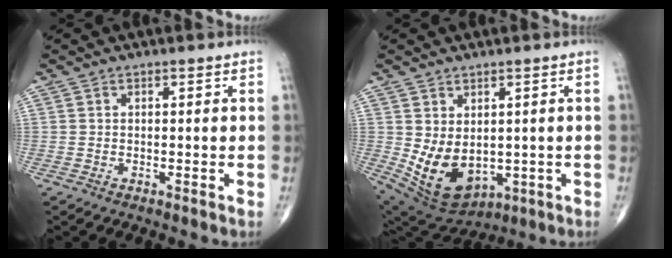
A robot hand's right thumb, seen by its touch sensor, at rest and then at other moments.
{"total": 11.4, "force": [-0.7, 7.7, 8.4], "torque": [-0.129, -0.011, 0.023]}